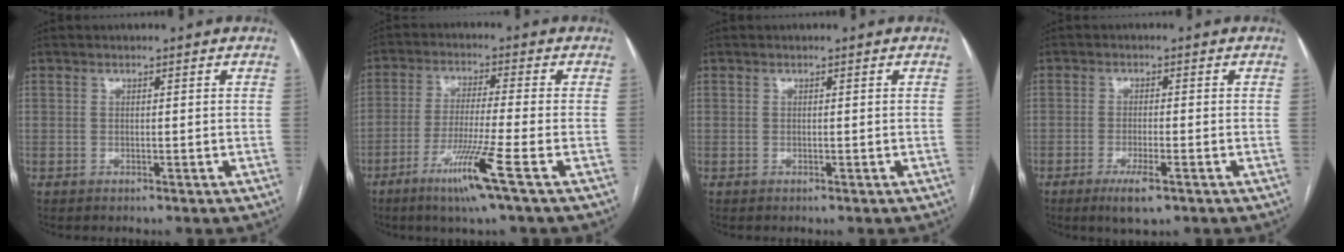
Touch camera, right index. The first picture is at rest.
{"total": 9.3, "force": [-4.7, -1.3, 7.9], "torque": [-0.148, -0.023, -0.090]}
{"total": 0.0}
{"total": 4.6, "force": [-2.5, 0.8, 3.7], "torque": [-0.068, -0.008, -0.038]}